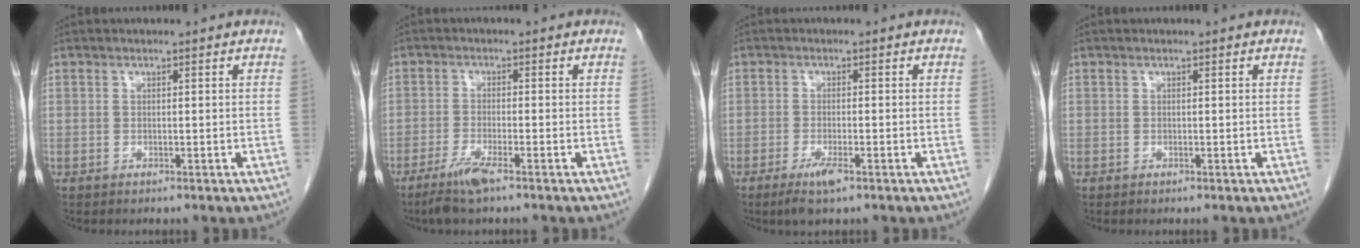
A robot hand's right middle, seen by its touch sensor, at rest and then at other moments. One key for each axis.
{"total": 4.2, "fx": -2.9, "fy": 0.1, "fz": 3.1, "tx": -0.069, "ty": -0.011, "tz": -0.059}
{"total": 3.5, "fx": -2.1, "fy": 0.5, "fz": 2.7, "tx": -0.057, "ty": -0.007, "tz": -0.037}
{"total": 0.0}